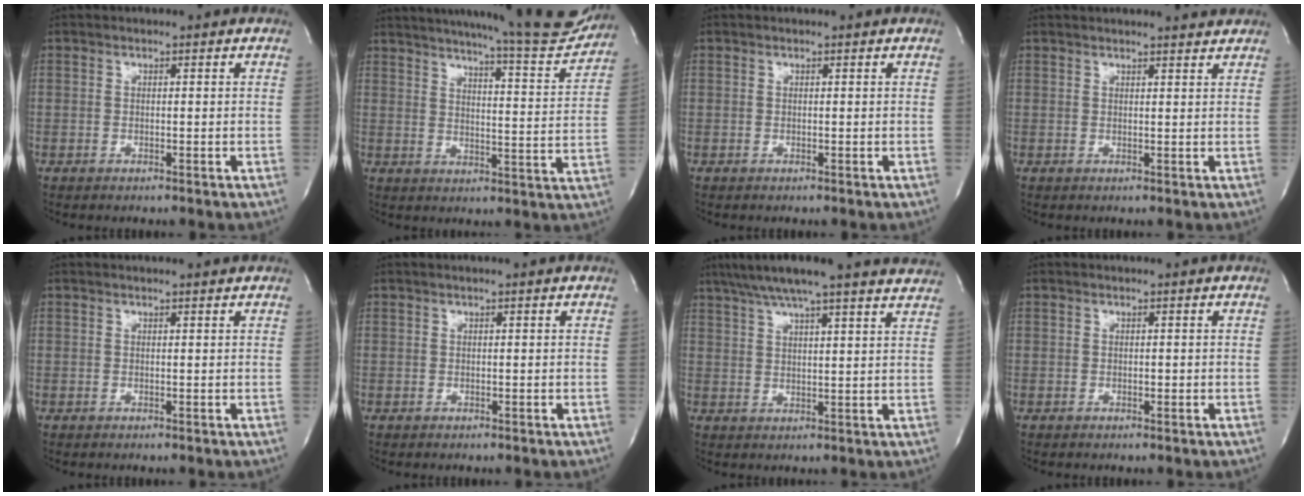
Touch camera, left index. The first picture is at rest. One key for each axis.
{"total": 20.8, "fx": 19.1, "fy": 1.1, "fz": 8.2, "tx": -0.123, "ty": -0.056, "tz": 0.237}
{"total": 0.0}
{"total": 4.7, "fx": 4.6, "fy": 0.1, "fz": 0.9, "tx": -0.018, "ty": 0.007, "tz": 0.046}
{"total": 1.5, "fx": 1.5, "fy": -0.1, "fz": 0.3, "tx": -0.010, "ty": 0.002, "tz": 0.017}
{"total": 0.8, "fx": 0.6, "fy": -0.2, "fz": 0.4, "tx": -0.011, "ty": 0.006, "tz": 0.015}
{"total": 20.1, "fx": 17.8, "fy": 0.7, "fz": 9.3, "tx": -0.156, "ty": 0.013, "tz": 0.227}
{"total": 0.0}